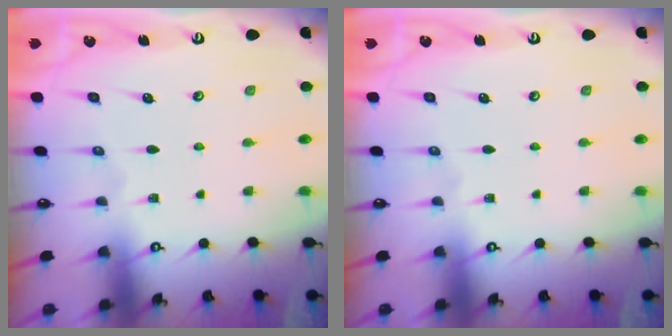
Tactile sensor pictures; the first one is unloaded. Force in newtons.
{"total": 0.0}